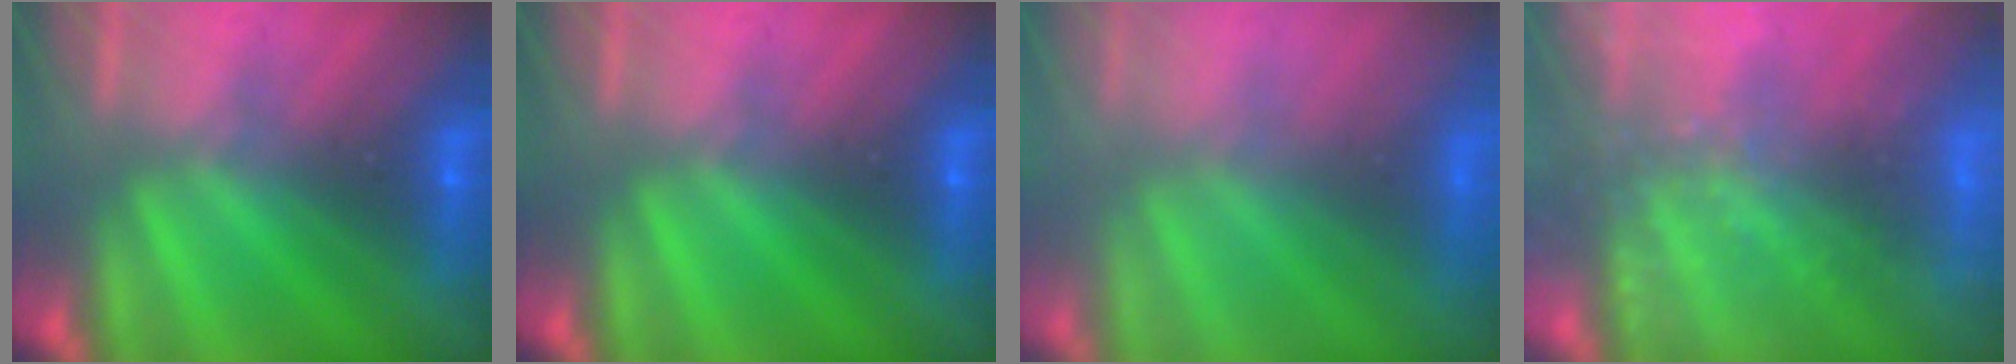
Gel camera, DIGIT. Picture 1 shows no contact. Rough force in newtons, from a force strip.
{"total": 0.0}
{"total": 6.0}
{"total": 7.7}